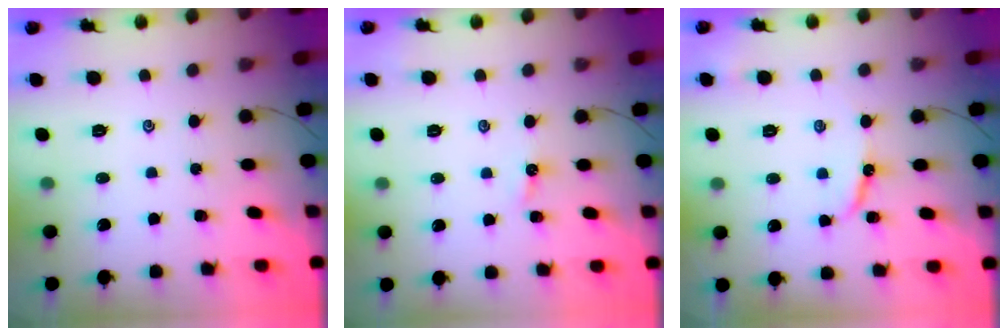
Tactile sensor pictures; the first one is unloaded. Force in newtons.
{"total": 2.4, "press": 2.4, "slide": 0.3}
{"total": 8.0, "press": 8.0, "slide": 0.7}